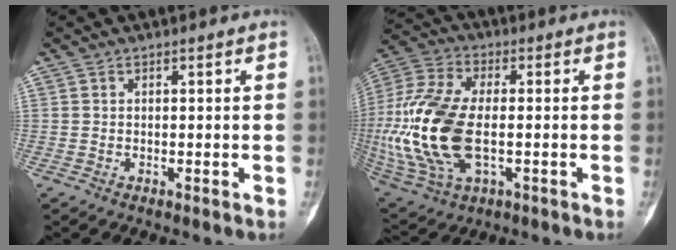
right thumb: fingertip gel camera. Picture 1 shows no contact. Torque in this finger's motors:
{"motor_torque": [2.27, 2.21, 1.39, -1.38, 0.51]}